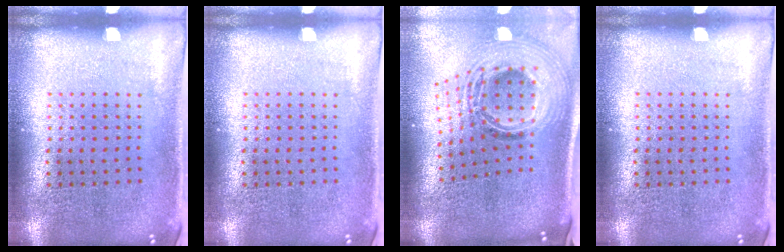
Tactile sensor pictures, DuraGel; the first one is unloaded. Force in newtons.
{"total": 0.0}
{"total": 2.6, "press": 1.8, "slide": 1.8}
{"total": 0.0}